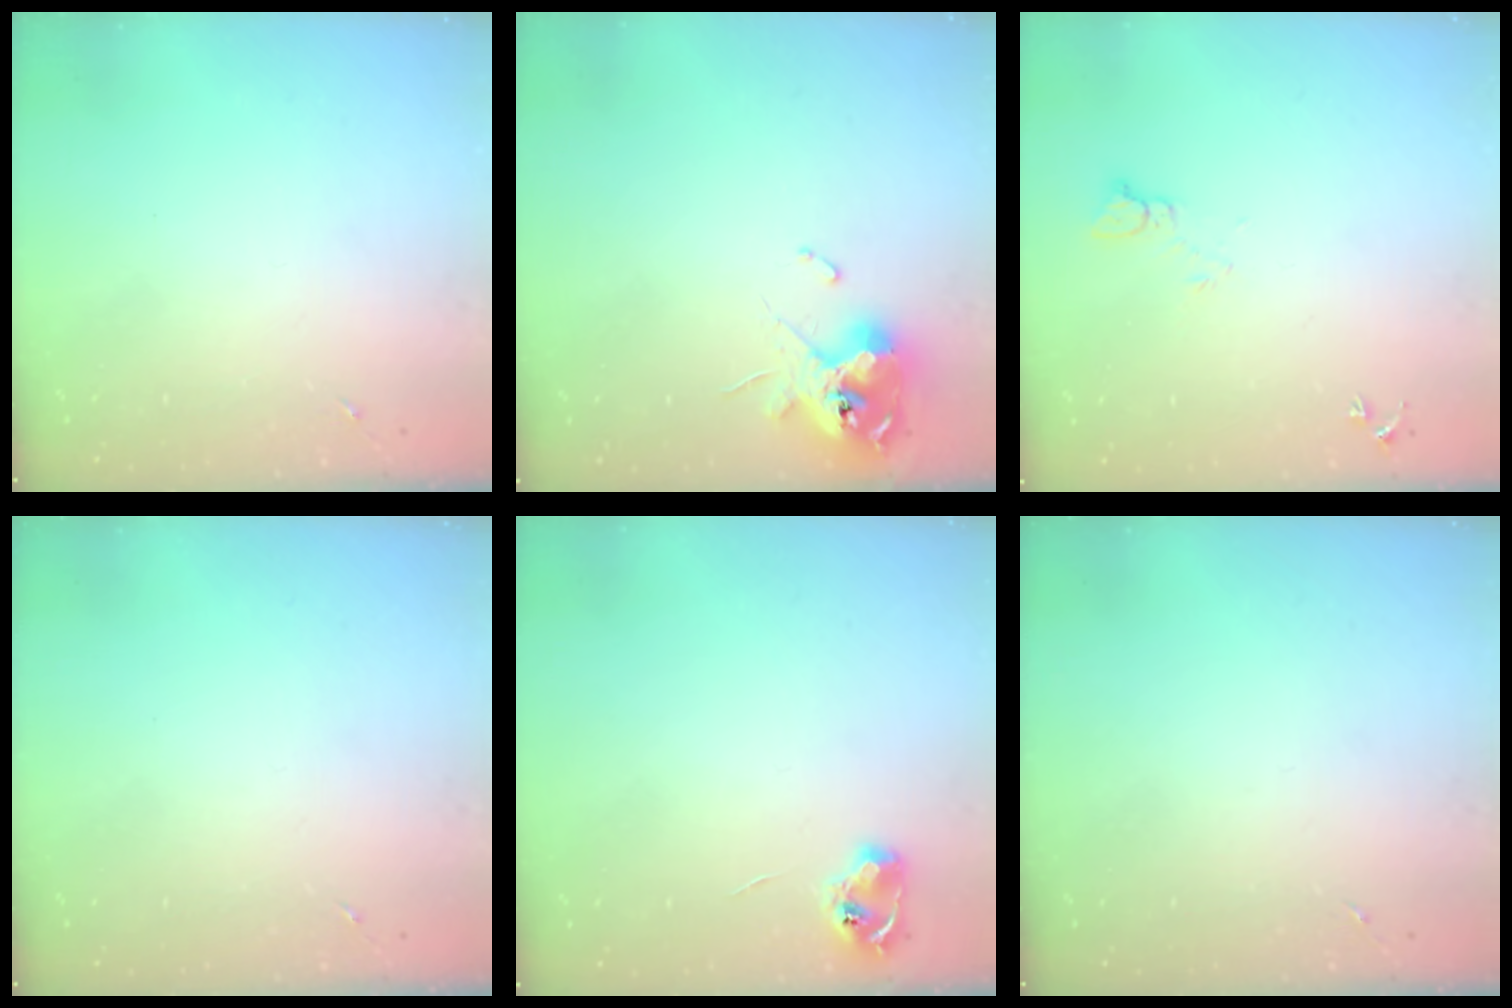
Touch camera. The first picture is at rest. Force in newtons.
{"total": 12.4, "press": 12.2, "slide": 1.8}
{"total": 4.4, "press": 4.3, "slide": 0.4}
{"total": 0.0}
{"total": 6.0, "press": 6.0, "slide": 0.7}
{"total": 0.0}